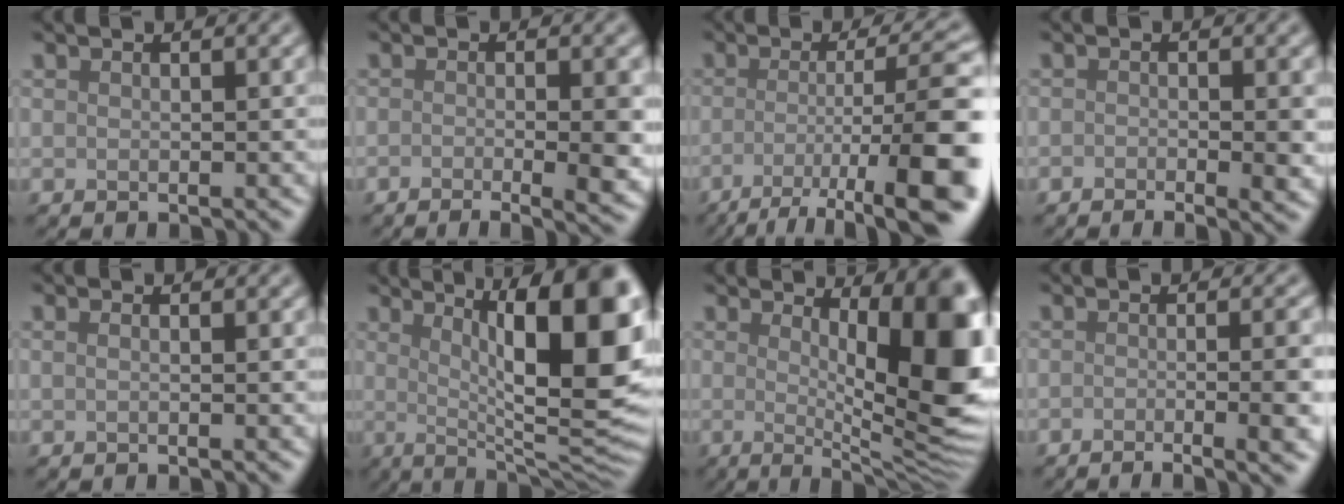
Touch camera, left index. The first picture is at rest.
{"total": 5.5, "force": [-1.5, 1.8, 5.0], "torque": [-0.063, -0.012, -0.018]}
{"total": 11.6, "force": [-4.8, 2.9, 10.2], "torque": [-0.146, -0.006, -0.075]}
{"total": 2.8, "force": [-1.0, 0.9, 2.5], "torque": [-0.038, -0.007, -0.015]}
{"total": 0.9, "force": [0.2, 0.4, 0.8], "torque": [-0.005, -0.006, -0.004]}
{"total": 15.7, "force": [2.9, 4.5, 14.8], "torque": [-0.158, 0.010, 0.047]}
{"total": 11.9, "force": [1.2, 3.1, 11.5], "torque": [-0.133, -0.014, 0.019]}
{"total": 7.5, "force": [-2.5, 2.8, 6.5], "torque": [-0.054, -0.003, -0.030]}